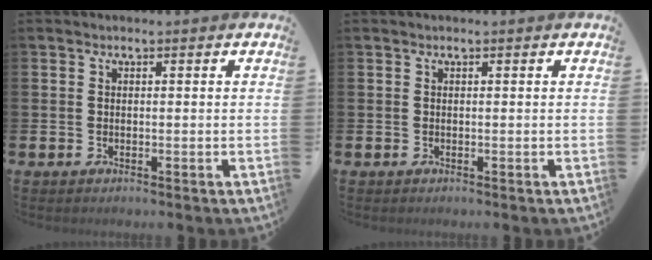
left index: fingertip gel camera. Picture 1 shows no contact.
{"total": 0.0}